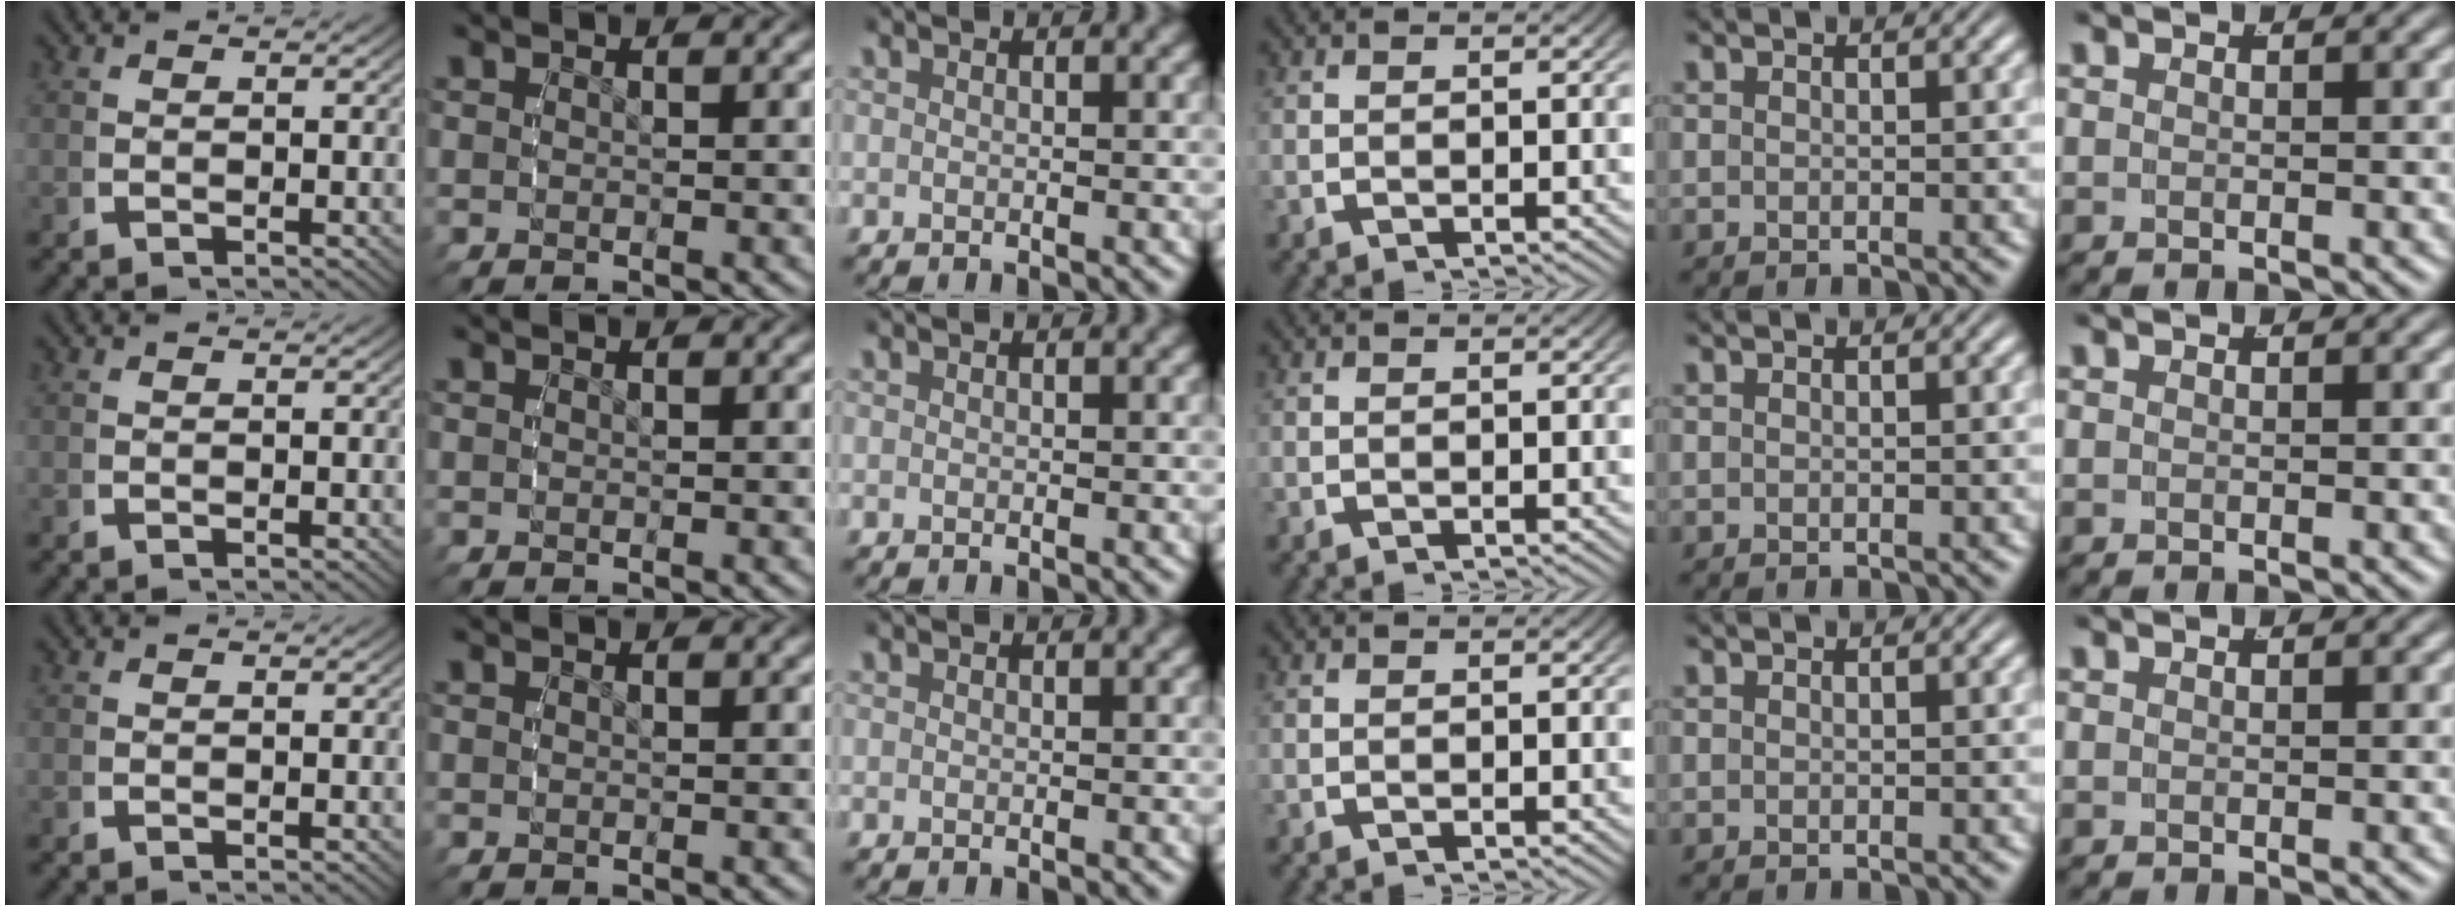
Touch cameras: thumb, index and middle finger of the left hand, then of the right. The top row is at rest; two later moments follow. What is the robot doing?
{"motion": "reach", "object": "sponge"}